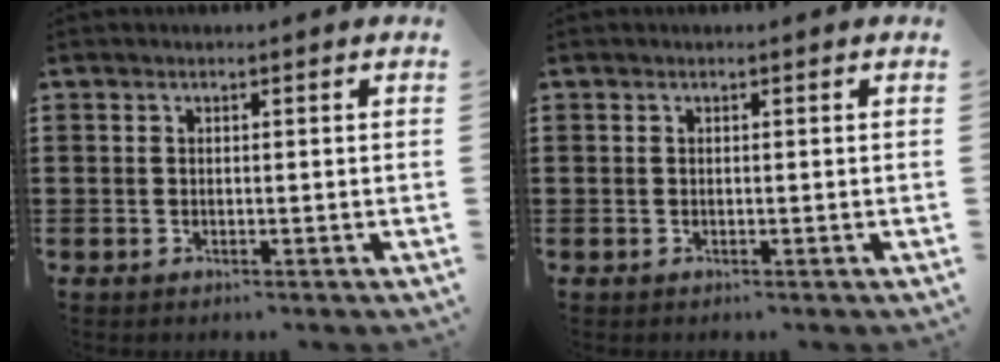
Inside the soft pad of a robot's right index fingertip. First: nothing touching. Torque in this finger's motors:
{"motor_torque": [-0.08, 0.09, 0.00, -0.01]}